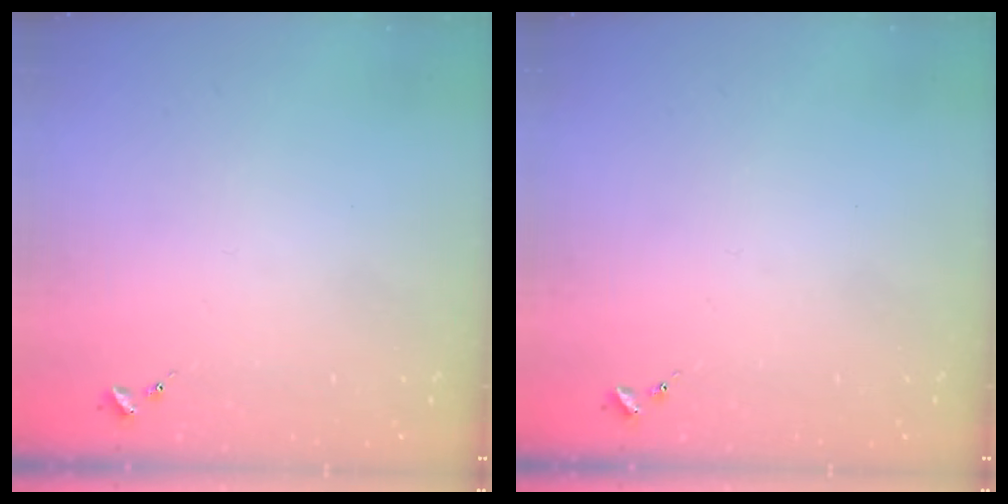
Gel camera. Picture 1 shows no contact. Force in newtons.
{"total": 0.0}